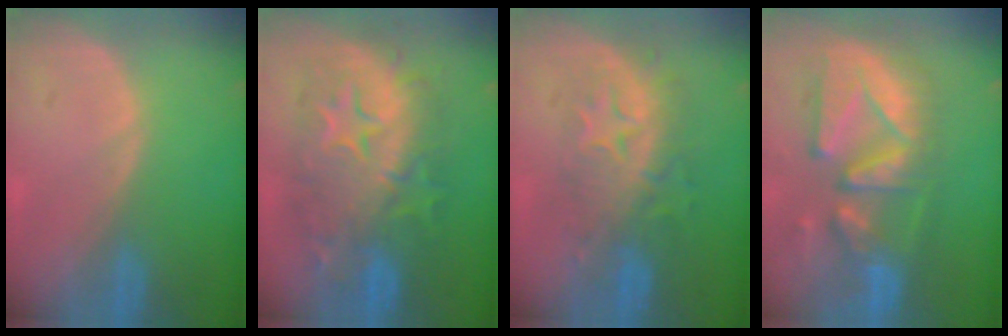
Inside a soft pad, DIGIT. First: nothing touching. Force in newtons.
{"total": 12.6, "press": 12.5, "slide": 1.2}
{"total": 8.3, "press": 8.0, "slide": 2.2}
{"total": 12.5, "press": 11.0, "slide": 5.9}